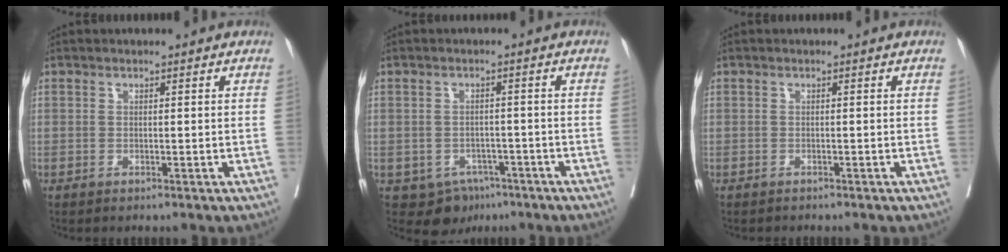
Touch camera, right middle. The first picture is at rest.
{"total": 5.1, "force": [-3.1, 3.8, 1.4], "torque": [-0.009, 0.007, -0.038]}
{"total": 0.9, "force": [-0.8, 0.3, 0.0], "torque": [-0.006, 0.000, -0.015]}